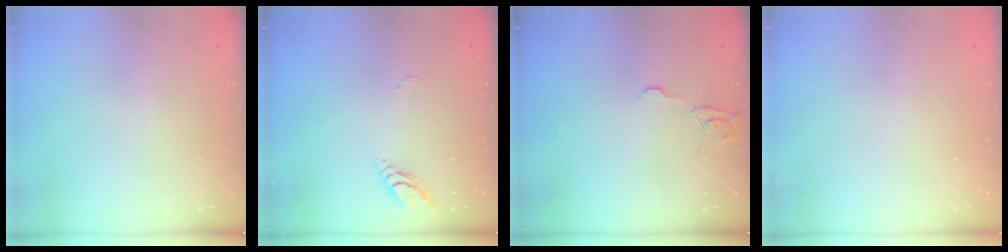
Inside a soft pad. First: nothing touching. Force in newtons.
{"total": 6.5, "press": 6.5, "slide": 0.6}
{"total": 6.4, "press": 6.4, "slide": 0.5}
{"total": 0.0}